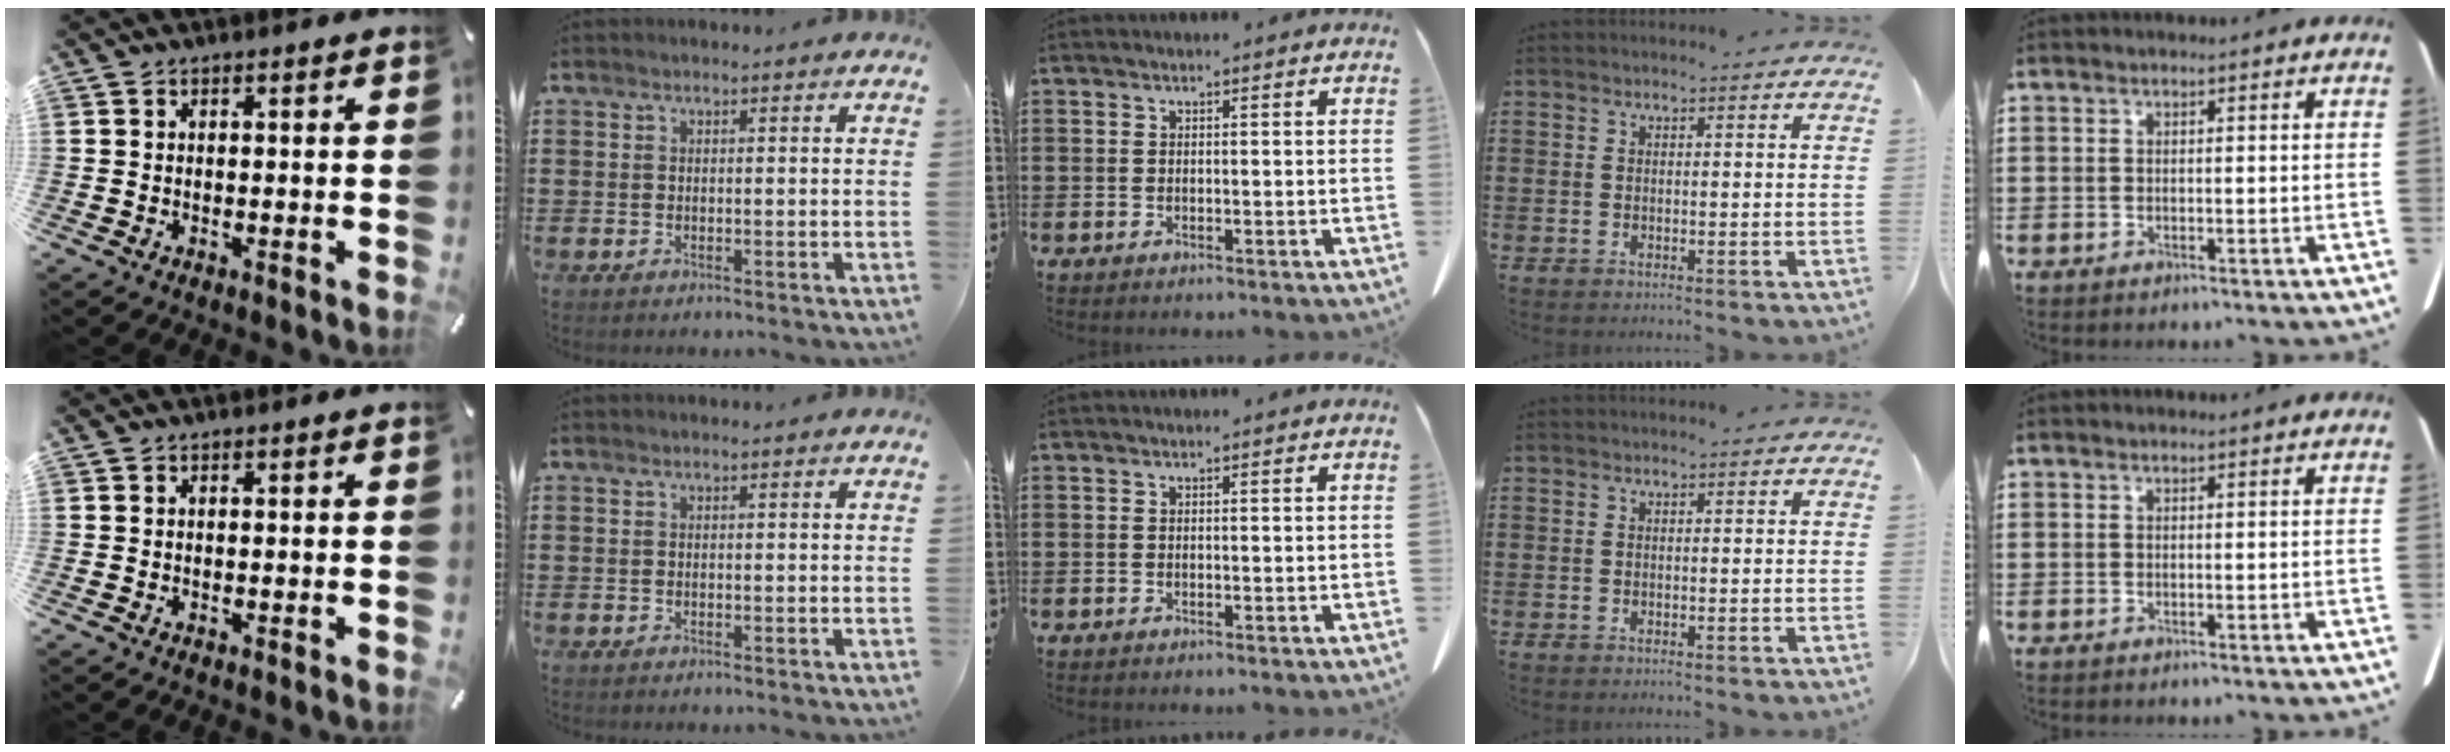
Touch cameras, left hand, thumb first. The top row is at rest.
{}